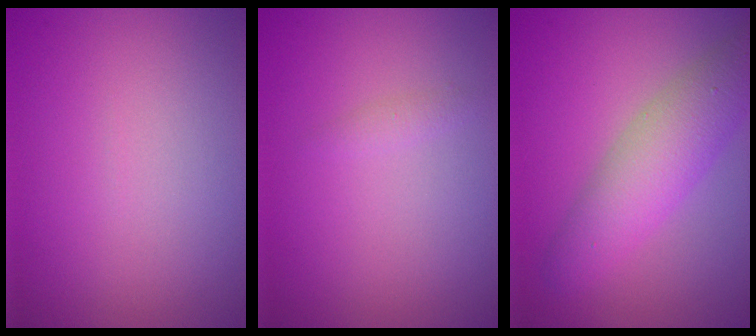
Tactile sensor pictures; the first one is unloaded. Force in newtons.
{"total": 0.7, "press": 0.7, "slide": 0.0}
{"total": 5.1, "press": 5.1, "slide": 0.1}